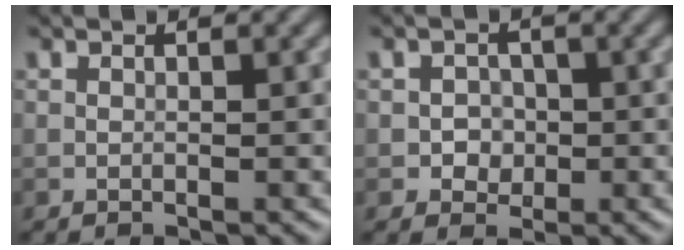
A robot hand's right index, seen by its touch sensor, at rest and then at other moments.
{"total": 1.8, "force": [-0.3, 1.7, 0.5], "torque": [0.007, -0.002, -0.010]}